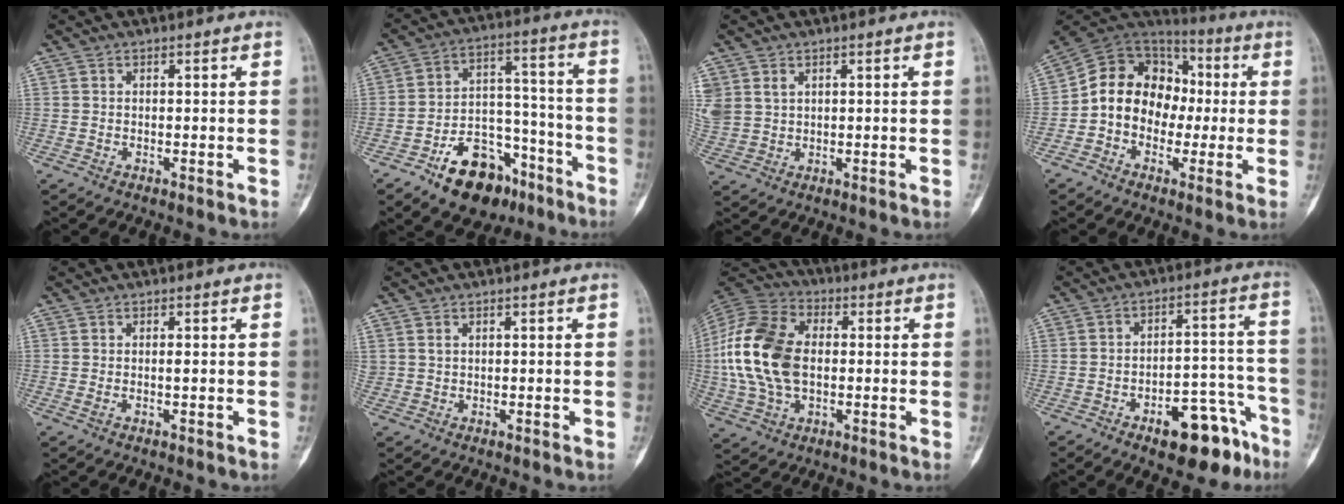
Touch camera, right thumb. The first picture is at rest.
{"total": 16.4, "force": [-10.0, 9.7, 8.6], "torque": [-0.092, 0.085, -0.156]}
{"total": 6.4, "force": [2.6, 5.0, 3.1], "torque": [-0.081, 0.004, 0.068]}
{"total": 15.0, "force": [-0.9, 12.2, 8.6], "torque": [-0.104, 0.046, -0.026]}
{"total": 1.1, "force": [-0.1, 0.2, 1.1], "torque": [-0.020, 0.002, 0.001]}
{"total": 1.0, "force": [0.5, 0.8, 0.4], "torque": [0.000, -0.001, 0.010]}
{"total": 19.2, "force": [0.1, 12.5, 14.5], "torque": [-0.295, 0.015, 0.000]}
{"total": 13.7, "force": [-8.2, 5.9, 9.2], "torque": [-0.089, 0.076, -0.109]}